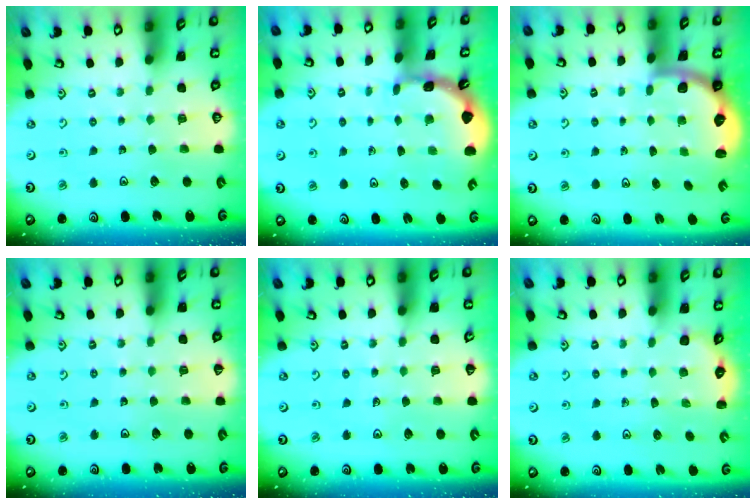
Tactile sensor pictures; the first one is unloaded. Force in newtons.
{"total": 1.8, "press": 1.8, "slide": 0.1}
{"total": 2.2, "press": 2.0, "slide": 0.8}
{"total": 2.8, "press": 2.8, "slide": 0.3}
{"total": 3.9, "press": 3.9, "slide": 0.4}
{"total": 2.3, "press": 1.9, "slide": 1.3}